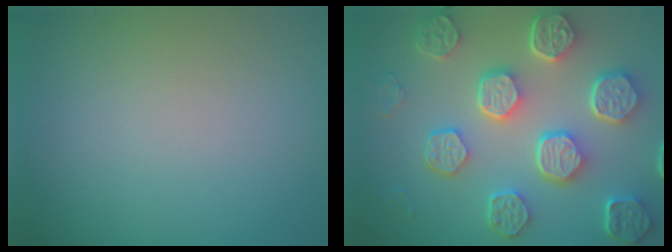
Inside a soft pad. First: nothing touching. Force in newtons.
{"total": 8.2, "press": 6.2, "slide": 5.4}